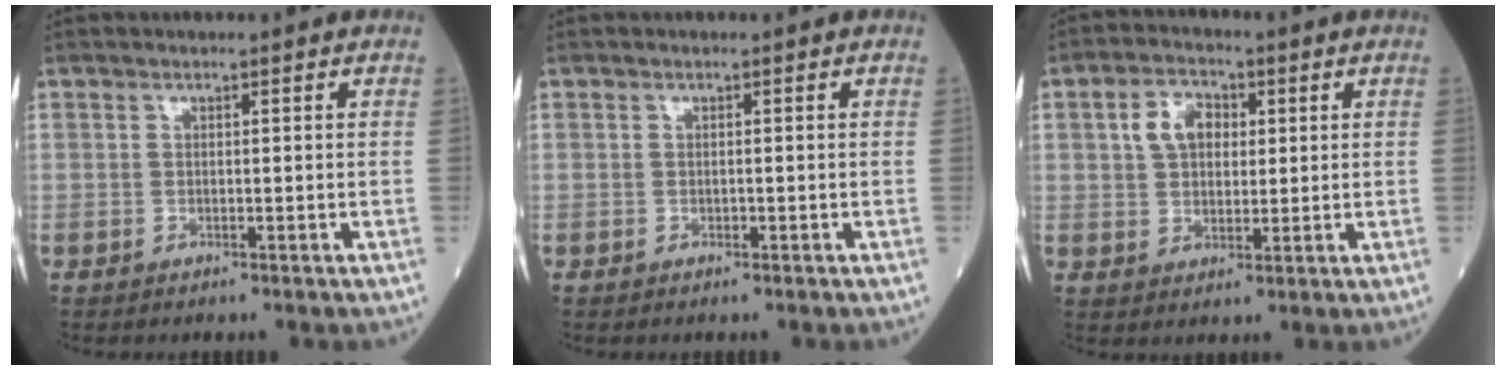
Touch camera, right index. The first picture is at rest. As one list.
[{"total": 0.0}, {"total": 6.2, "force": [1.8, 4.1, 4.2], "torque": [-0.083, 0.018, 0.035]}]